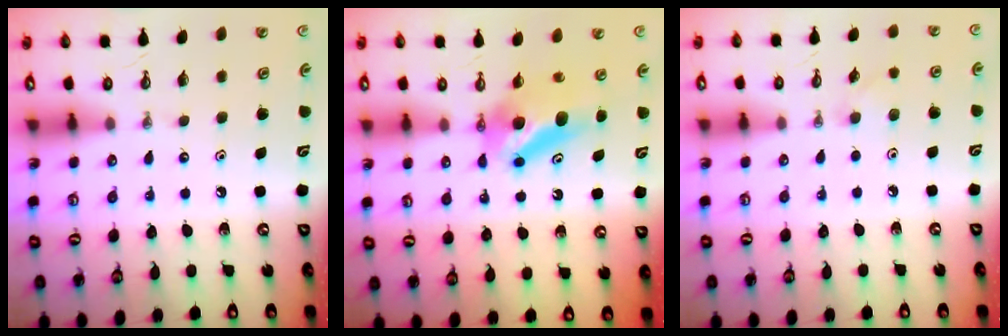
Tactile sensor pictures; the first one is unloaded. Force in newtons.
{"total": 6.3, "press": 6.2, "slide": 0.9}
{"total": 3.9, "press": 3.8, "slide": 0.8}